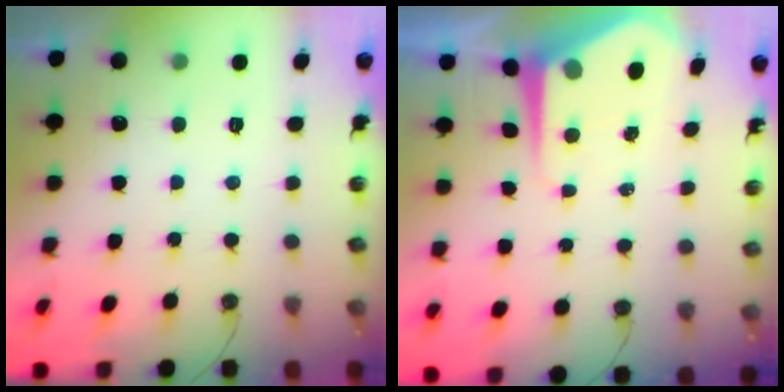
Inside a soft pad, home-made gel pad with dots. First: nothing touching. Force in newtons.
{"total": 8.2, "press": 8.2, "slide": 0.9}